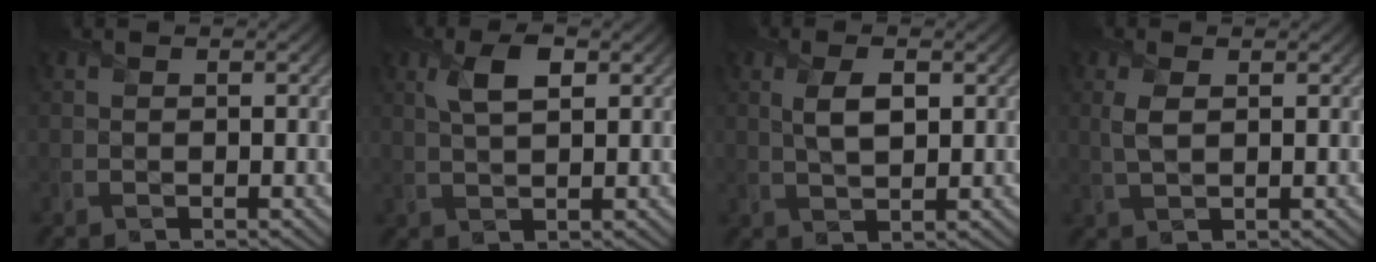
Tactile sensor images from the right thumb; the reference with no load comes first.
{"total": 4.0, "force": [1.6, 1.6, 3.3], "torque": [-0.069, 0.005, 0.030]}
{"total": 3.8, "force": [1.0, 1.7, 3.2], "torque": [-0.074, -0.001, 0.023]}
{"total": 2.3, "force": [0.7, 1.0, 1.9], "torque": [-0.051, -0.001, 0.016]}